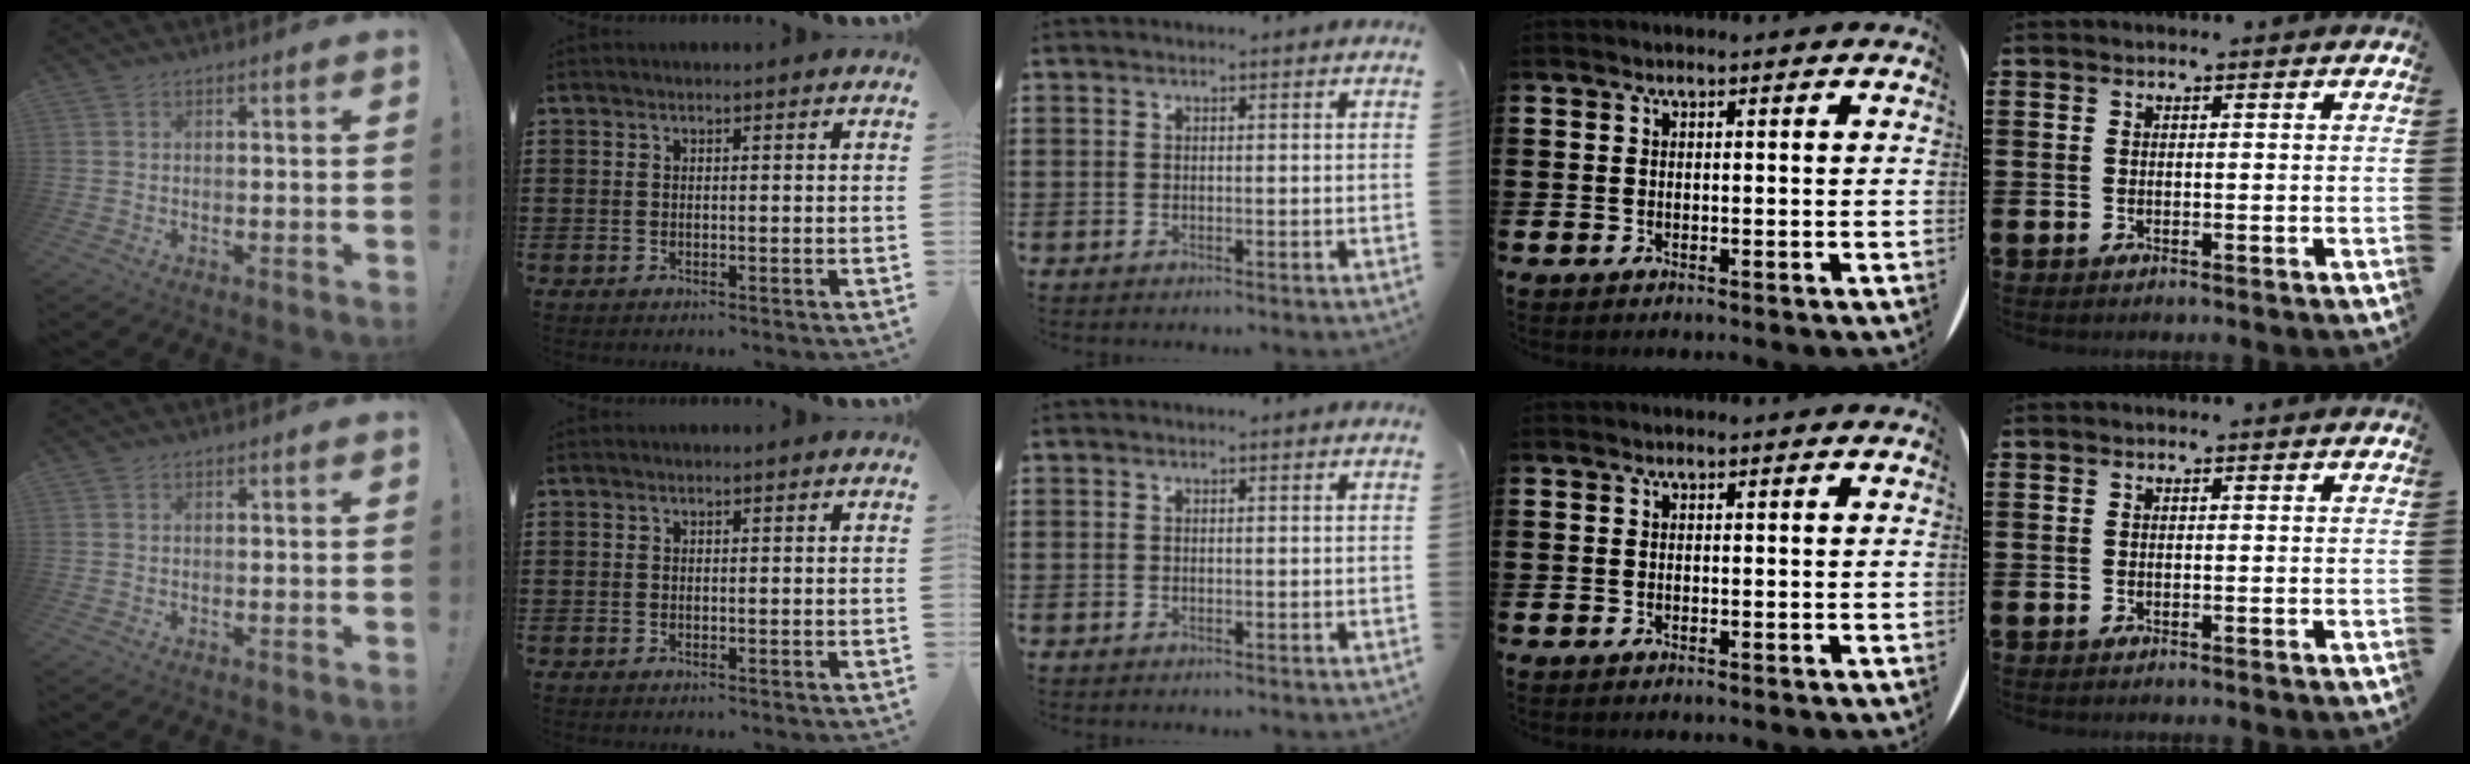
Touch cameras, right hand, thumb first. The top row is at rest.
{}